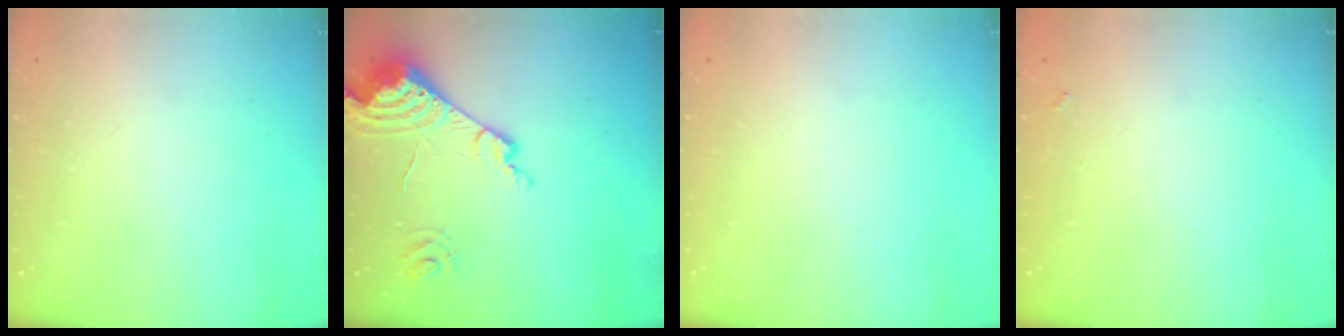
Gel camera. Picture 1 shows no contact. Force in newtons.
{"total": 13.6, "press": 13.6, "slide": 1.5}
{"total": 0.0}
{"total": 3.6, "press": 3.6, "slide": 0.3}